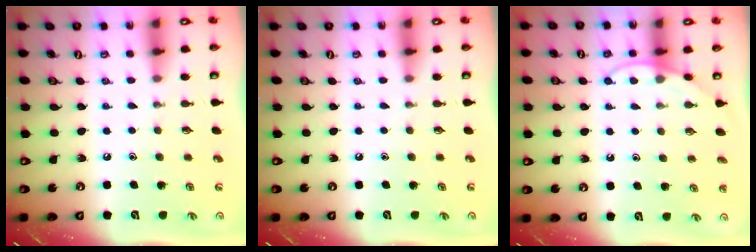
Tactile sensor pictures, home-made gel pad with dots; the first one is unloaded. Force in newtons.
{"total": 0.0}
{"total": 6.9, "press": 6.8, "slide": 0.6}